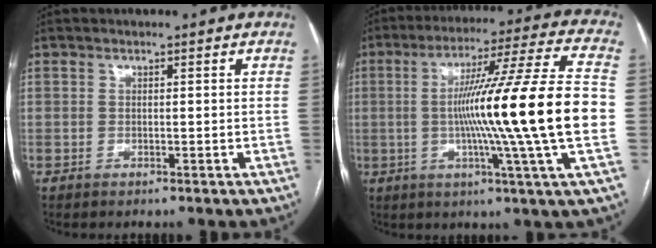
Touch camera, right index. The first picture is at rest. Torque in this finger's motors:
{"motor_torque": [2.14, 0.00, 1.05, 0.21]}